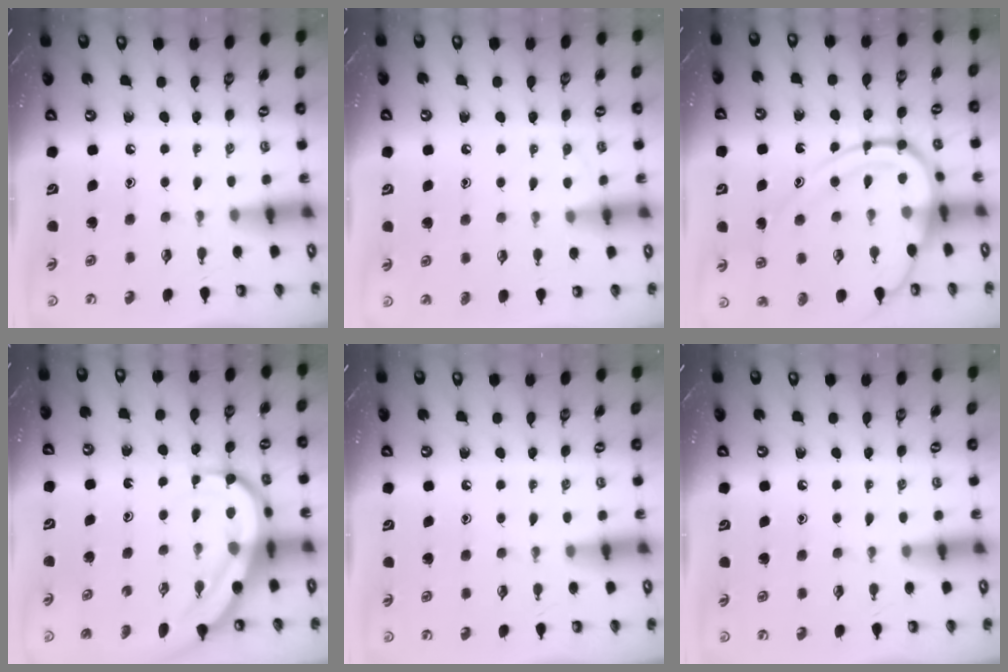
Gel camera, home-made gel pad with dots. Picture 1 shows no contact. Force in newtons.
{"total": 6.3, "press": 6.2, "slide": 0.6}
{"total": 13.9, "press": 13.8, "slide": 0.8}
{"total": 11.5, "press": 11.4, "slide": 1.2}
{"total": 0.0}
{"total": 0.0}